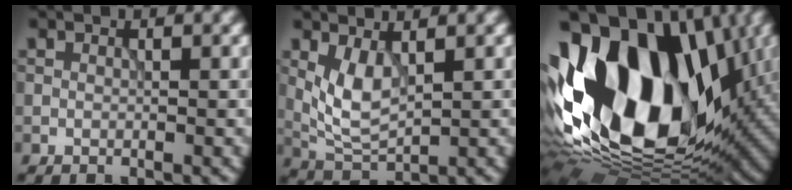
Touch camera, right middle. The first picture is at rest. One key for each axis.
{"total": 3.5, "fx": 0.9, "fy": 1.6, "fz": 3.0, "tx": -0.070, "ty": -0.007, "tz": 0.024}
{"total": 19.8, "fx": 2.1, "fy": 12.8, "fz": 14.9, "tx": -0.294, "ty": 0.020, "tz": 0.023}